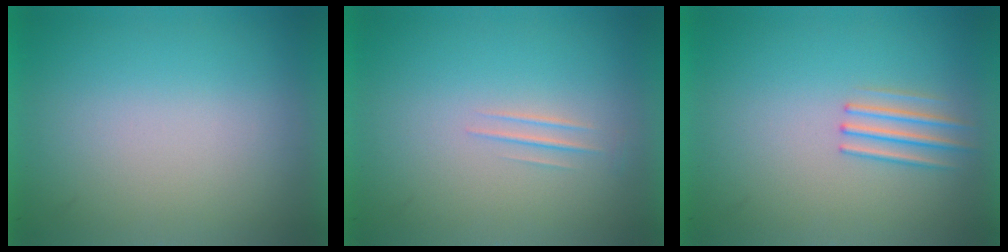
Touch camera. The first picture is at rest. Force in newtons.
{"total": 1.0}
{"total": 1.7}